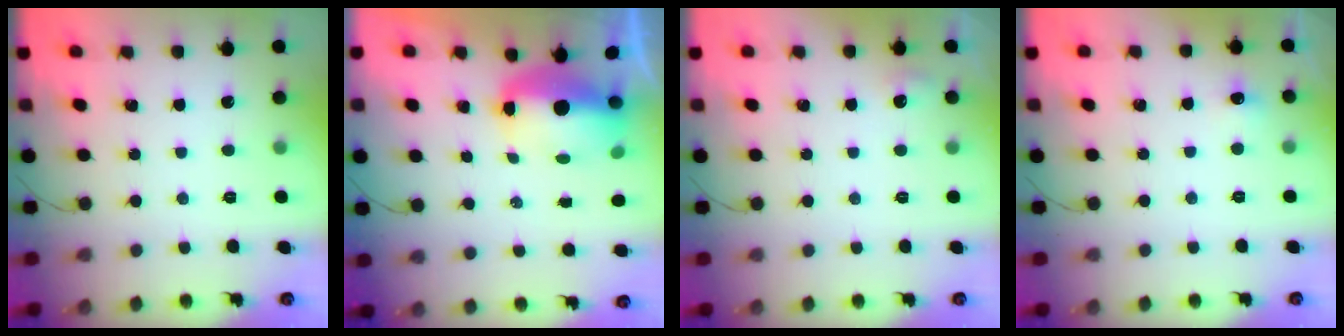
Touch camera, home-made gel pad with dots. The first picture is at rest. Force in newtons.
{"total": 8.1, "press": 8.0, "slide": 1.5}
{"total": 3.9, "press": 3.8, "slide": 1.1}
{"total": 4.3, "press": 4.1, "slide": 1.3}